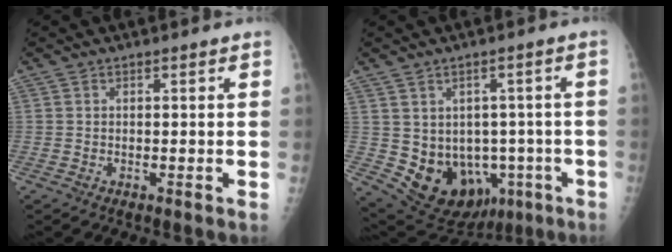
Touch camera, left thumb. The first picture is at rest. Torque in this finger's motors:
{"motor_torque": [-0.50, 0.57, 0.27, -0.19, 0.09]}